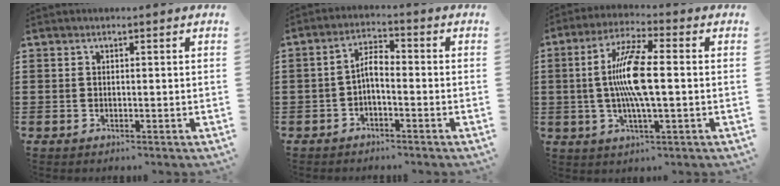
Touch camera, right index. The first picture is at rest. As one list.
[{"total": 3.6, "force": [-1.3, 1.1, 3.1], "torque": [-0.067, 0.008, -0.028]}, {"total": 9.5, "force": [-0.2, 1.6, 9.4], "torque": [-0.194, -0.008, -0.013]}]